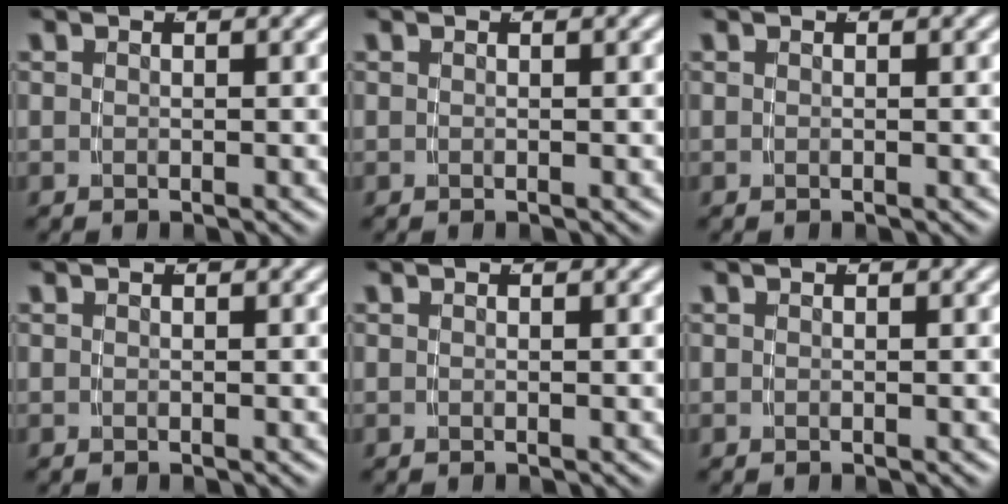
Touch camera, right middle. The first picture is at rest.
{"total": 0.0}
{"total": 0.0}
{"total": 0.0}
{"total": 0.0}
{"total": 0.0}